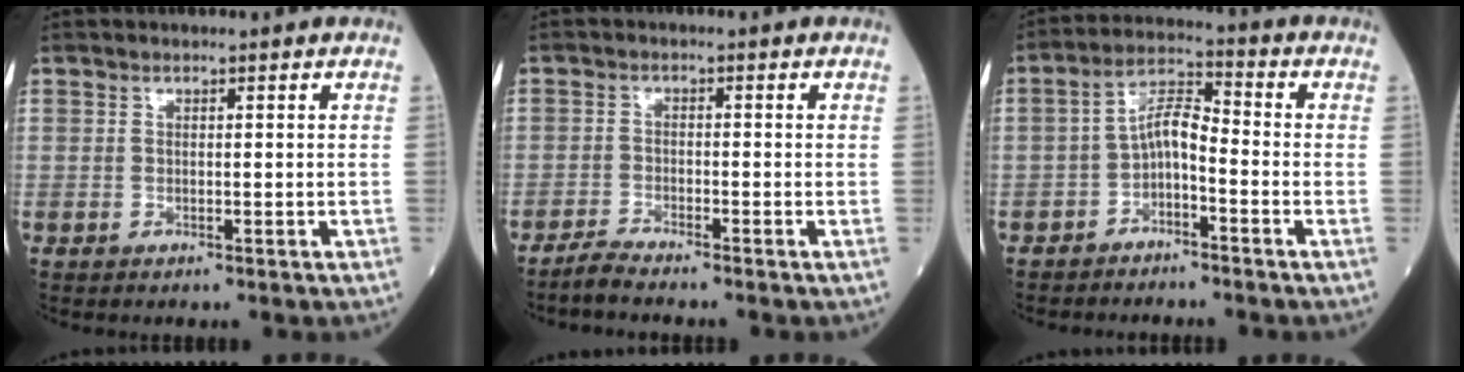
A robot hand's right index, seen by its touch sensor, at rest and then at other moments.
{"total": 2.6, "force": [-2.5, -0.5, 0.5], "torque": [-0.018, -0.011, -0.054]}
{"total": 5.3, "force": [-2.2, 1.8, 4.5], "torque": [-0.083, 0.021, -0.043]}